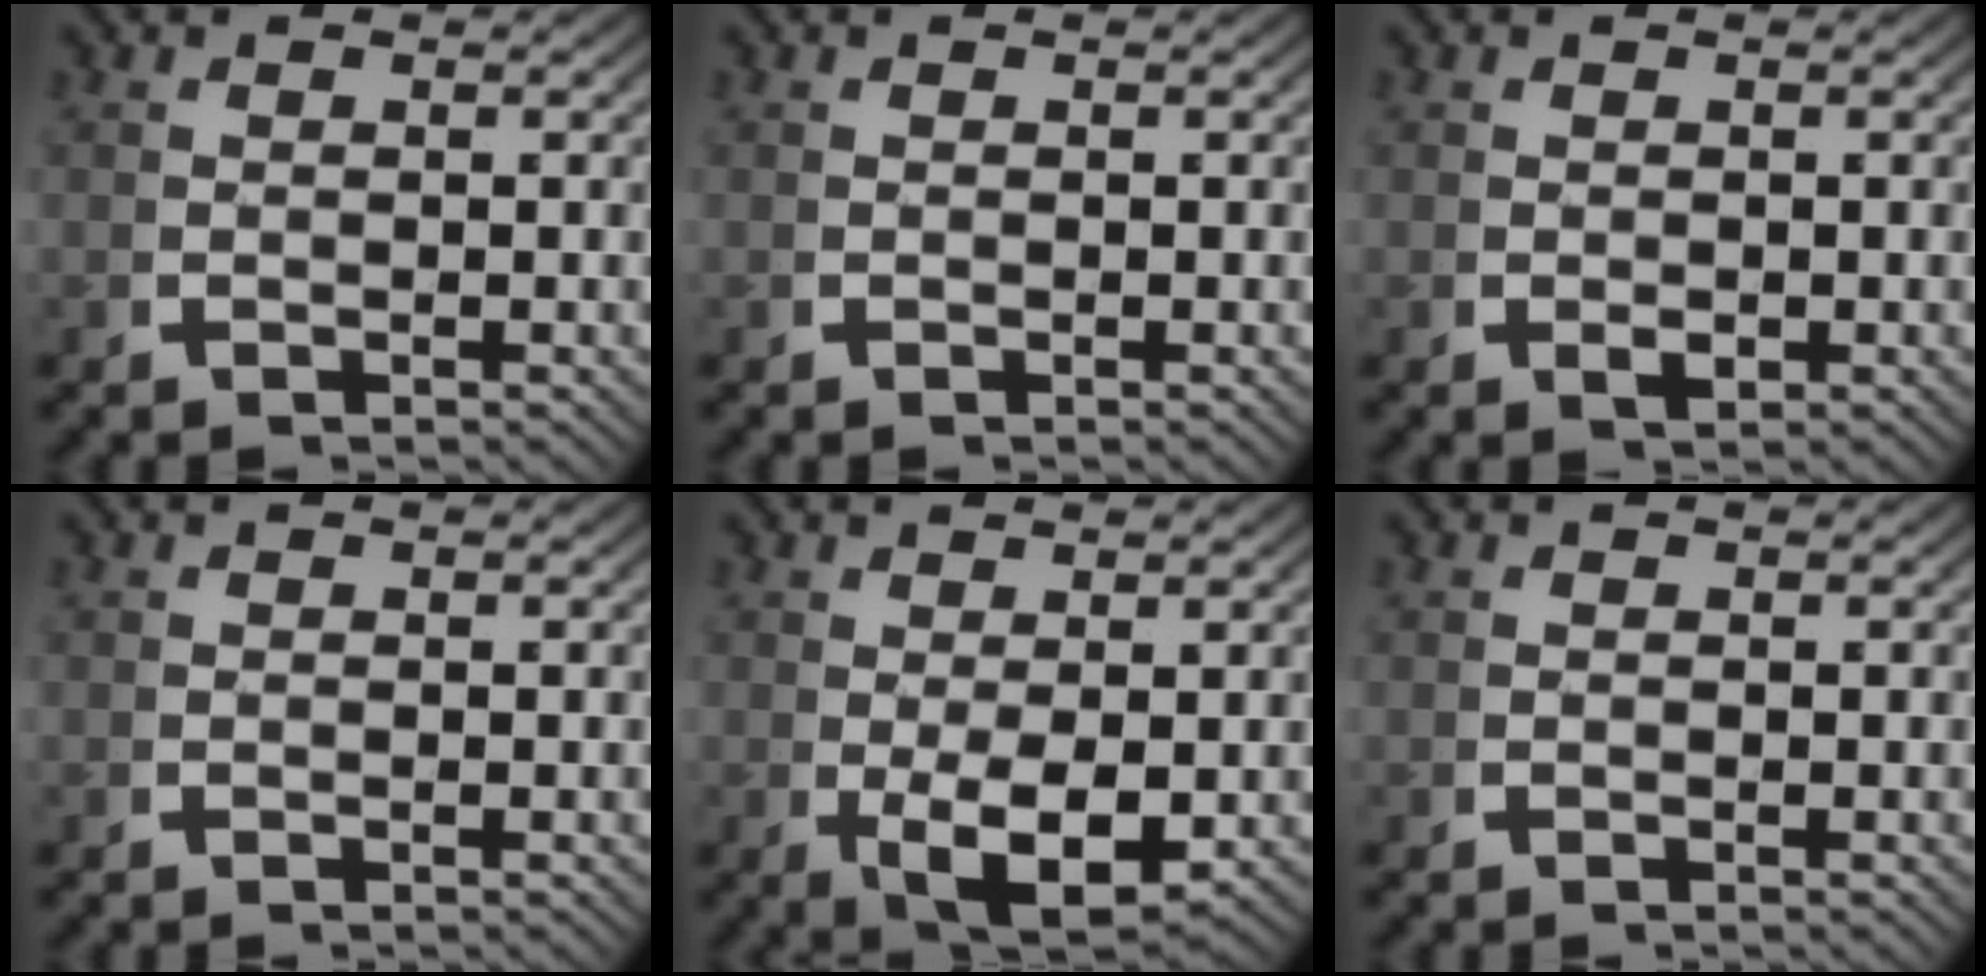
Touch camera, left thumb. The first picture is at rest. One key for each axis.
{"total": 0.0}
{"total": 1.0, "fx": 0.3, "fy": 0.6, "fz": 0.7, "tx": -0.017, "ty": -0.005, "tz": 0.008}
{"total": 0.0}
{"total": 4.7, "fx": -0.1, "fy": 2.7, "fz": 3.9, "tx": -0.080, "ty": -0.026, "tz": 0.015}
{"total": 0.0}